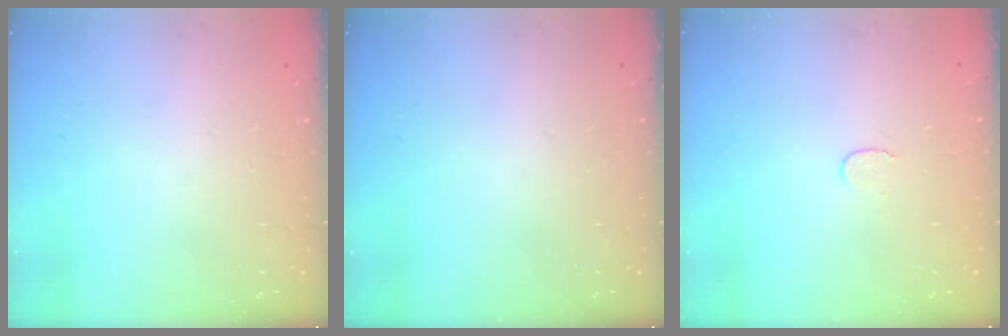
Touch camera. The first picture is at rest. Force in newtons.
{"total": 0.0}
{"total": 3.8, "press": 3.8, "slide": 0.3}